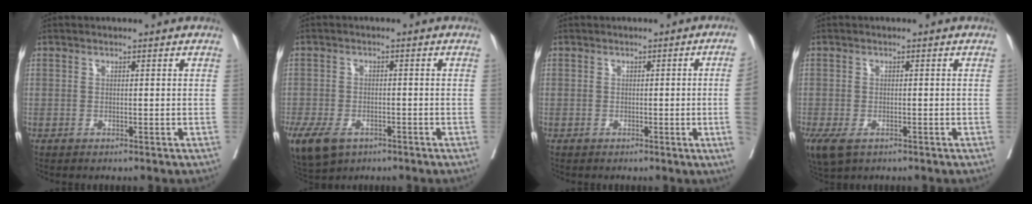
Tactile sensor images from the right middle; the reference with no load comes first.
{"total": 12.5, "force": [-7.1, 7.8, 6.8], "torque": [-0.176, -0.015, -0.107]}
{"total": 6.4, "force": [-0.7, -2.1, 6.0], "torque": [-0.076, -0.015, -0.005]}
{"total": 6.8, "force": [-3.7, 3.8, 4.2], "torque": [-0.103, -0.018, -0.061]}